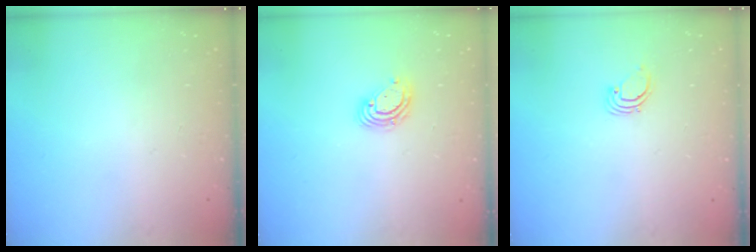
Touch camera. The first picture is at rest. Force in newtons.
{"total": 6.2, "press": 6.1, "slide": 1.0}
{"total": 1.9, "press": 1.9, "slide": 0.1}